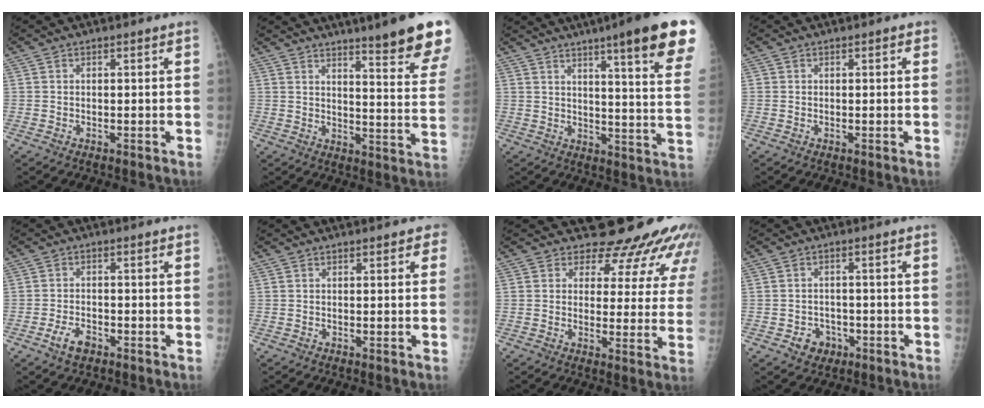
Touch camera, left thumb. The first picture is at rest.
{"total": 17.1, "force": [12.8, 1.2, 11.3], "torque": [-0.118, -0.084, 0.160]}
{"total": 20.7, "force": [13.2, 1.9, 15.8], "torque": [-0.190, -0.060, 0.163]}
{"total": 0.8, "force": [0.1, 0.7, 0.3], "torque": [0.006, 0.002, -0.004]}
{"total": 3.8, "force": [-2.3, 2.0, 2.3], "torque": [-0.045, 0.013, -0.039]}
{"total": 1.3, "force": [0.5, 0.8, 0.9], "torque": [0.006, 0.002, -0.001]}
{"total": 15.2, "force": [13.1, 6.5, 4.3], "torque": [-0.008, -0.078, 0.136]}
{"total": 4.1, "force": [-1.9, 3.4, 1.3], "torque": [0.001, 0.014, -0.024]}